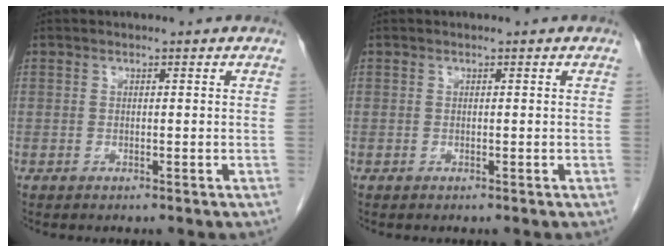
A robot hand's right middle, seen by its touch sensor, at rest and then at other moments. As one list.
[{"total": 0.0}]